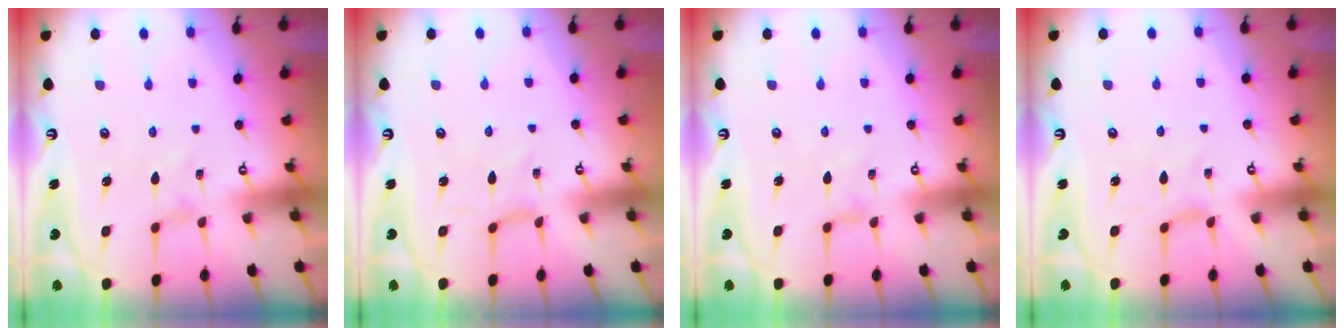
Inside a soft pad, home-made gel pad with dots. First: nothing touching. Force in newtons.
{"total": 0.0}
{"total": 0.6, "press": 0.6, "slide": 0.2}
{"total": 0.0}